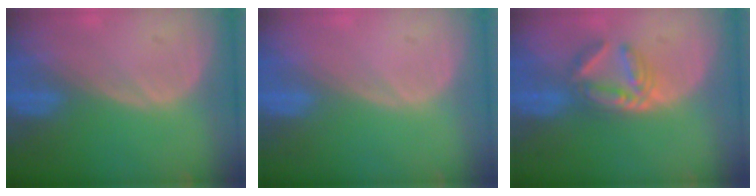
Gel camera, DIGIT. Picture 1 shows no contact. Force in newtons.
{"total": 0.0}
{"total": 6.0, "press": 5.3, "slide": 2.7}